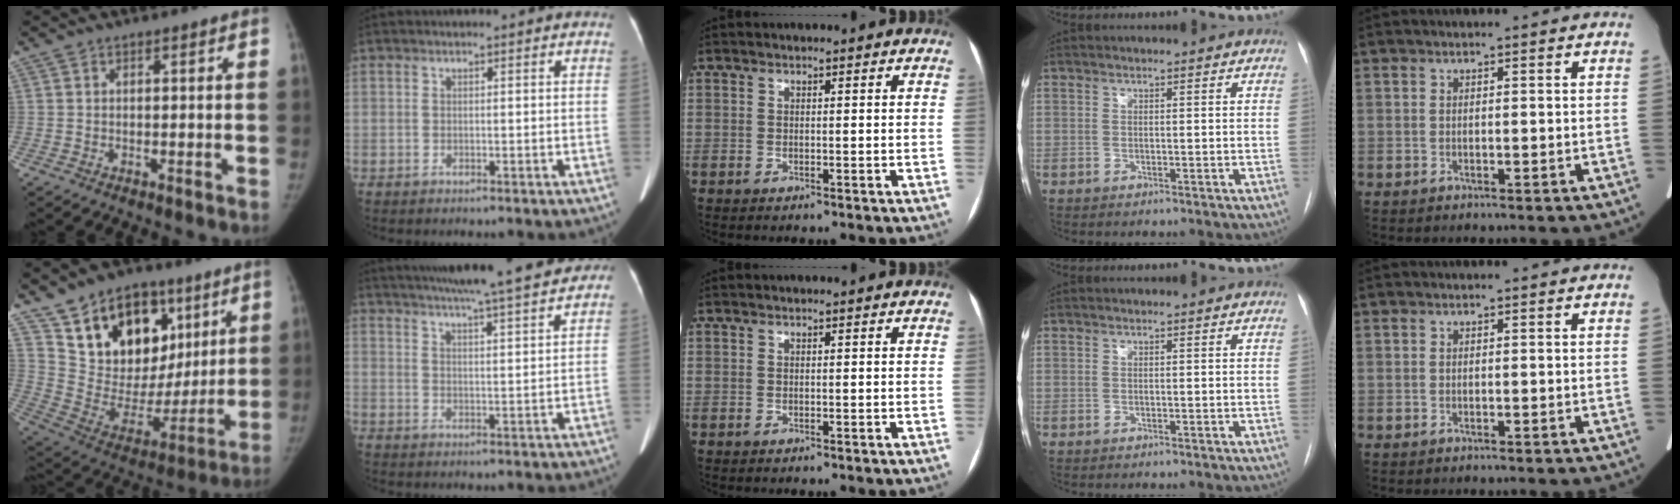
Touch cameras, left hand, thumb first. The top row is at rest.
{"thumb": {"total": 23.7, "force": [11.4, 16.0, 13.2], "torque": [-0.163, -0.016, 0.206]}, "index": {"total": 19.0, "force": [16.6, 1.4, 9.1], "torque": [-0.150, 0.021, 0.224]}}